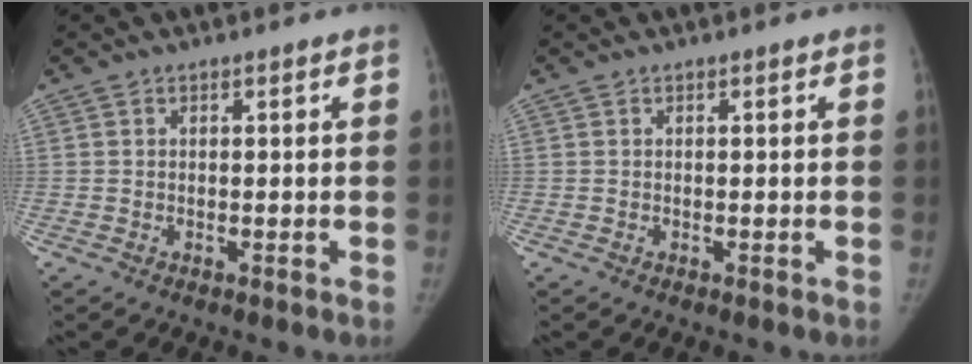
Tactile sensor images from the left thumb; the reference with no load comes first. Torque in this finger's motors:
{"motor_torque": [0.03, 0.02, 0.28, -0.06, 0.01]}